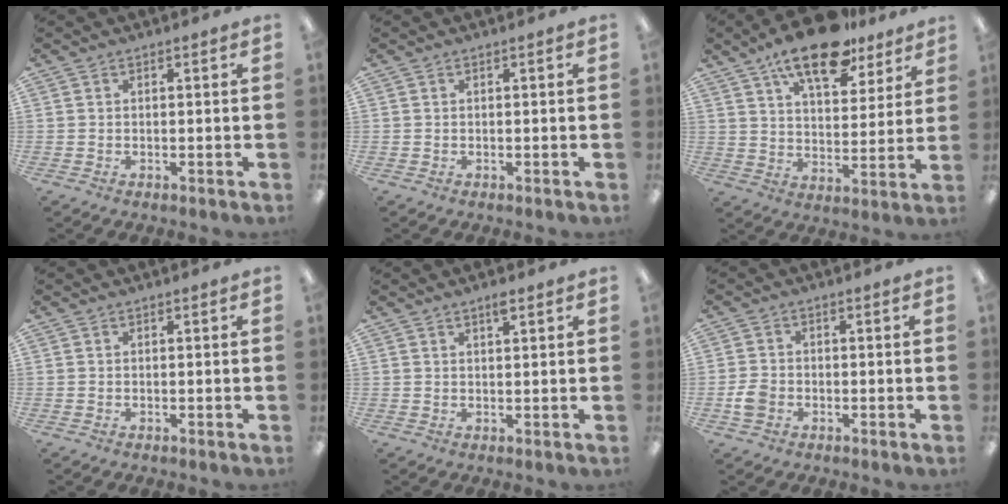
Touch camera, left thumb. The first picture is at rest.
{"total": 0.0}
{"total": 16.2, "force": [11.7, 6.5, 9.1], "torque": [-0.145, -0.057, 0.200]}
{"total": 0.0}
{"total": 2.3, "force": [1.7, 0.5, 1.4], "torque": [-0.023, -0.002, 0.029]}
{"total": 3.8, "force": [-1.3, 3.0, 2.0], "torque": [-0.031, 0.004, -0.025]}